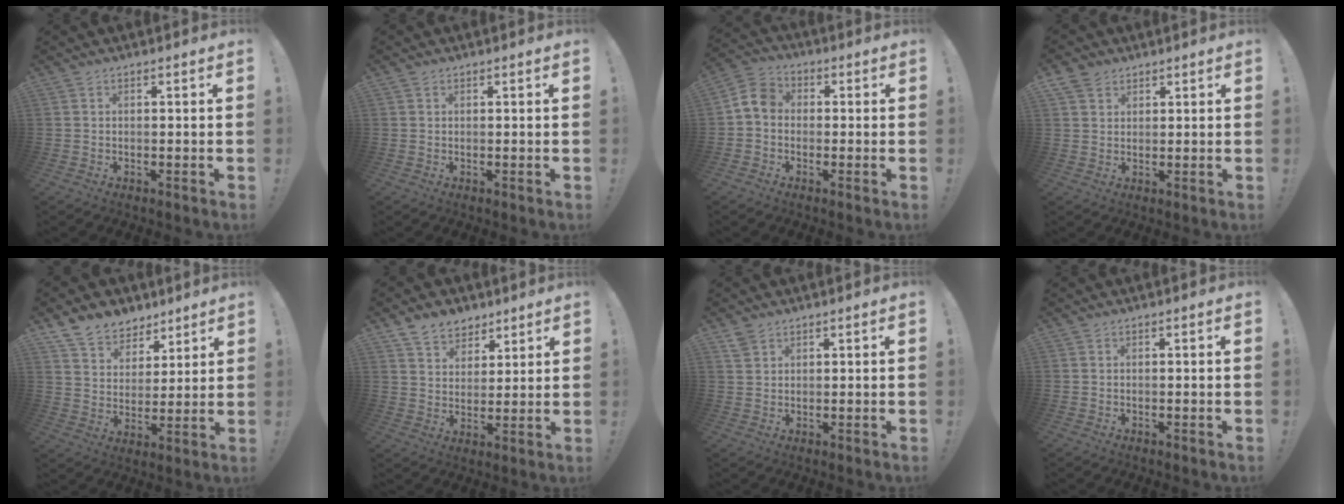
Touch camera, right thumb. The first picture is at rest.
{"total": 0.6, "force": [0.4, 0.4, 0.0], "torque": [0.004, -0.001, 0.007]}
{"total": 6.8, "force": [-0.5, 5.3, 4.2], "torque": [-0.084, 0.018, -0.005]}
{"total": 4.6, "force": [3.1, 3.2, 1.2], "torque": [-0.022, -0.011, 0.059]}
{"total": 10.2, "force": [7.6, 6.5, 1.8], "torque": [-0.037, -0.057, 0.150]}
{"total": 8.5, "force": [6.2, 5.6, 1.5], "torque": [-0.030, -0.040, 0.123]}
{"total": 2.9, "force": [2.3, 1.6, 0.9], "torque": [-0.017, -0.009, 0.045]}
{"total": 0.0}